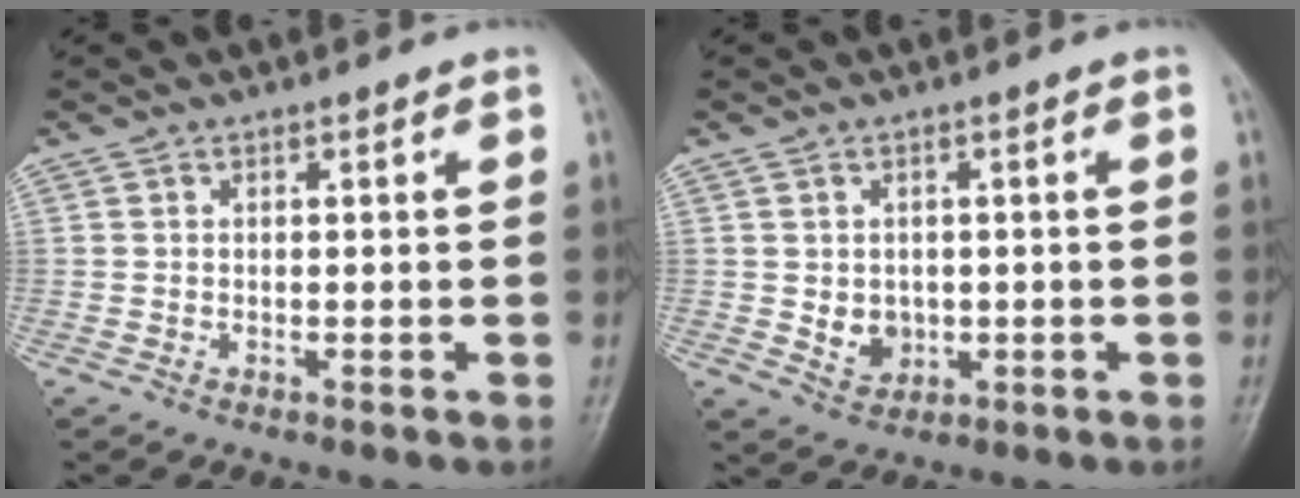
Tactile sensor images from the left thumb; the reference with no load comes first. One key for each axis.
{"total": 4.0, "fx": -0.4, "fy": 3.5, "fz": 2.0, "tx": -0.014, "ty": 0.000, "tz": 0.004}